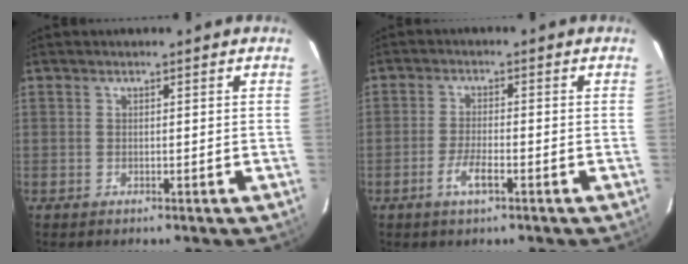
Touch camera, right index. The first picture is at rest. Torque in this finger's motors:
{"motor_torque": [0.16, -0.08, 0.11, 0.06]}